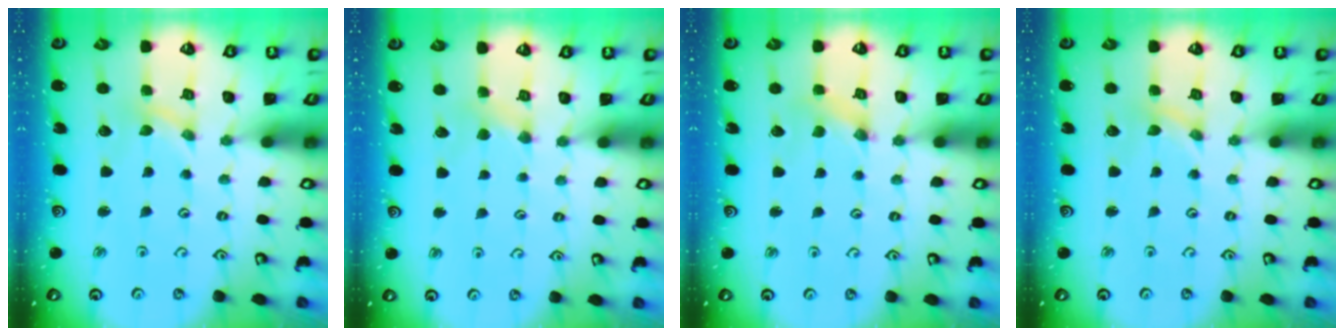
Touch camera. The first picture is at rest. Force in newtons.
{"total": 2.5, "press": 2.5, "slide": 0.3}
{"total": 0.6, "press": 0.6, "slide": 0.1}
{"total": 0.0}